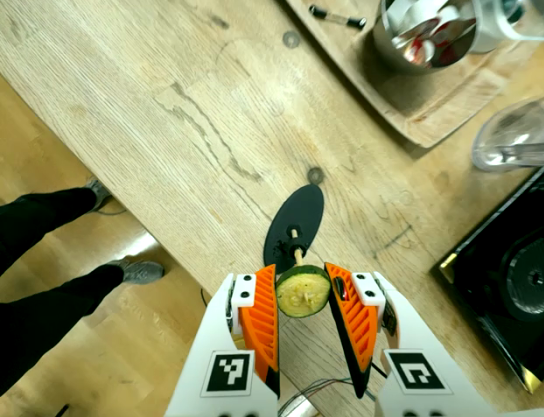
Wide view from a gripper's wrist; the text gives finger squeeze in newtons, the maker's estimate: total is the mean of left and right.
{"total": 9.5, "left": 9.6, "right": 9.3}